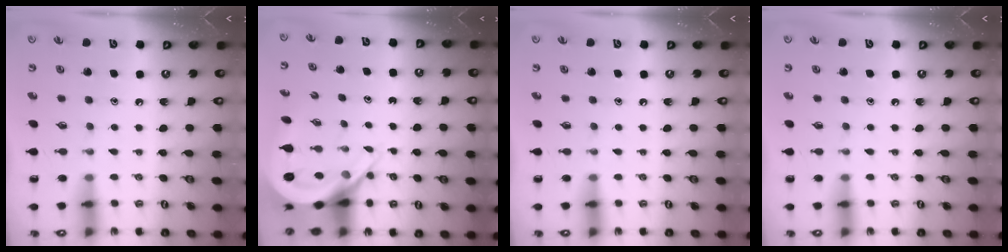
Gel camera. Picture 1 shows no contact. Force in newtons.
{"total": 8.7, "press": 8.7, "slide": 0.7}
{"total": 0.0}
{"total": 0.0}